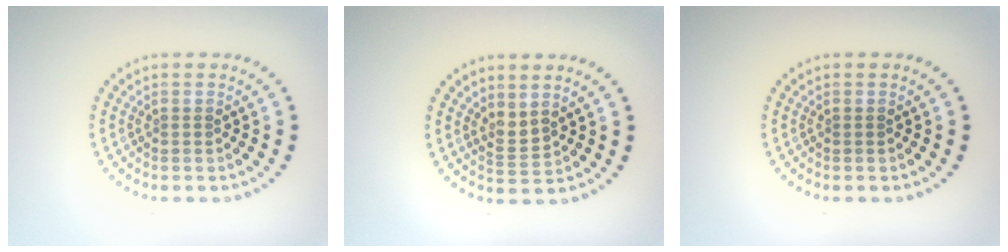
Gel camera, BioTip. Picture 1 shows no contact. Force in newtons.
{"total": 1.5, "press": 1.2, "slide": 0.9}
{"total": 0.0}